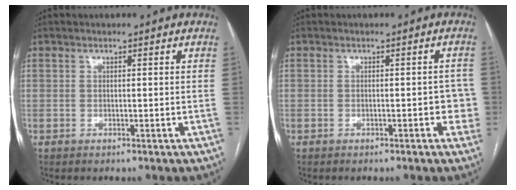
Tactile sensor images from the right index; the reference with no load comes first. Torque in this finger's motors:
{"motor_torque": [0.55, -0.09, 0.27, 0.03]}